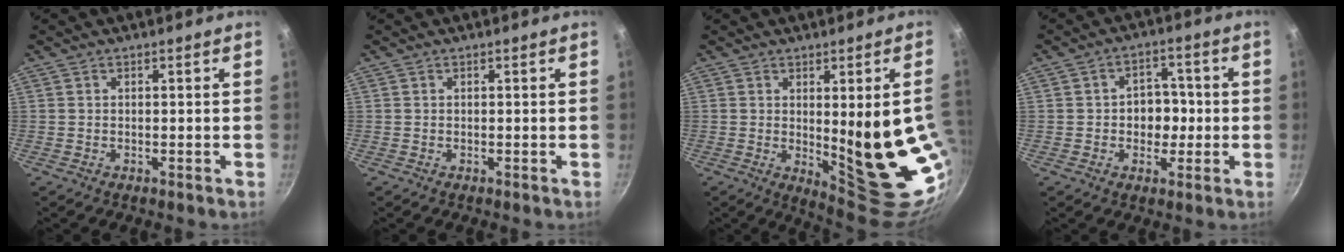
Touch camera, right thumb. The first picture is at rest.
{"total": 0.0}
{"total": 19.3, "force": [-0.2, 6.3, 18.2], "torque": [-0.212, -0.035, 0.020]}
{"total": 6.9, "force": [-0.5, 5.4, 4.2], "torque": [-0.015, 0.010, -0.011]}